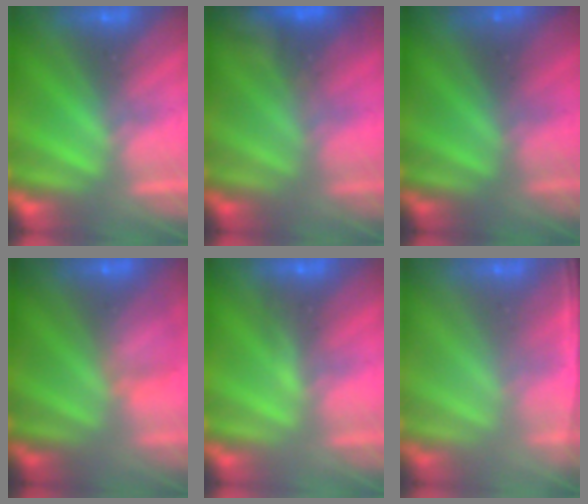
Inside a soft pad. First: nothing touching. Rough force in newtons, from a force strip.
{"total": 4.8}
{"total": 1.4}
{"total": 5.9}
{"total": 2.8}
{"total": 1.3}